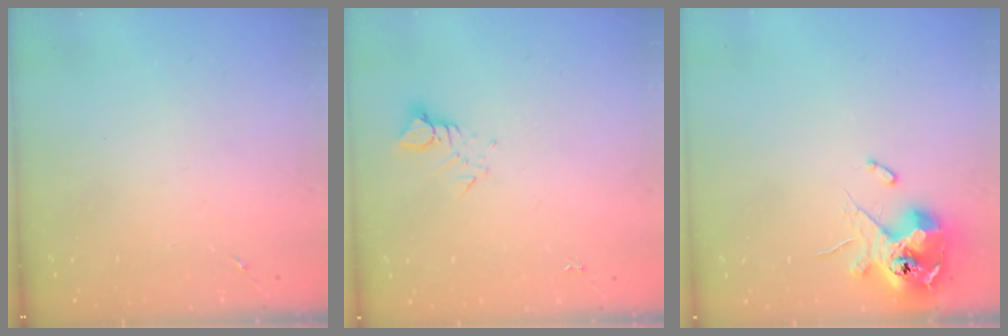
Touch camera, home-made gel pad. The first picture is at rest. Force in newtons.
{"total": 3.1, "press": 3.1, "slide": 0.3}
{"total": 12.4, "press": 12.2, "slide": 2.1}